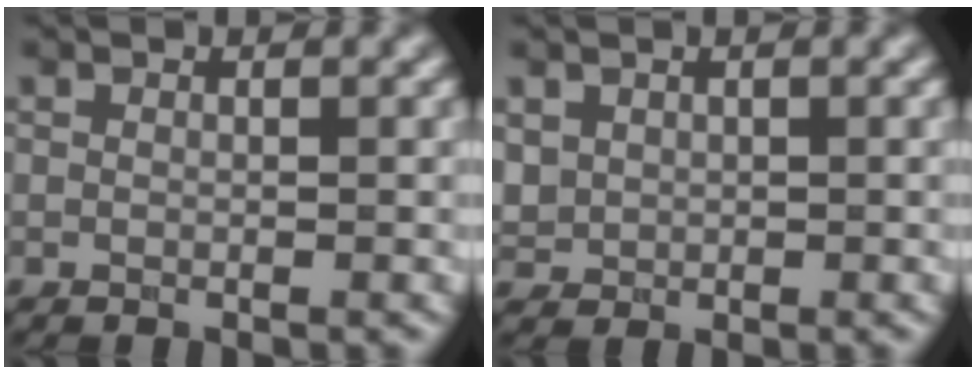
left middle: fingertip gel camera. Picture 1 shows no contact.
{"total": 1.4, "force": [0.5, 1.2, 0.3], "torque": [-0.011, -0.003, 0.015]}